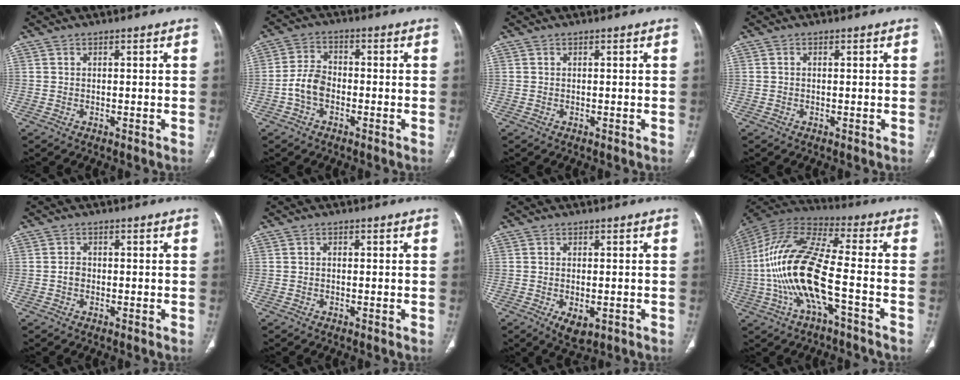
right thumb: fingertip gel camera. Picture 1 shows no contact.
{"total": 5.6, "force": [-1.9, 3.7, 3.7], "torque": [-0.068, 0.021, -0.044]}
{"total": 0.0}
{"total": 0.0}
{"total": 1.6, "force": [-0.4, 1.3, 0.9], "torque": [-0.011, 0.006, -0.009]}
{"total": 0.6, "force": [-0.1, 0.5, 0.4], "torque": [-0.005, 0.003, -0.002]}
{"total": 4.6, "force": [-1.6, 2.3, 3.7], "torque": [-0.062, -0.007, -0.016]}
{"total": 18.5, "force": [-4.1, 5.5, 17.2], "torque": [-0.377, 0.040, -0.078]}